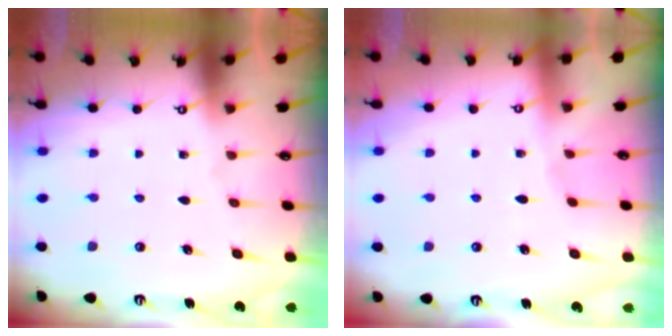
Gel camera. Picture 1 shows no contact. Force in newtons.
{"total": 2.4, "press": 2.3, "slide": 0.5}